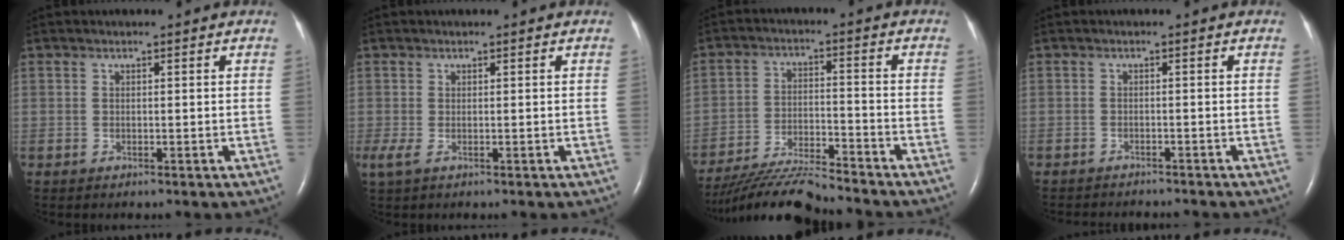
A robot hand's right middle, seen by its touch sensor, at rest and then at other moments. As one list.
[{"total": 1.7, "force": [-0.6, 0.6, 1.5], "torque": [-0.039, -0.007, -0.009]}, {"total": 11.8, "force": [-11.2, -0.2, 3.8], "torque": [-0.067, -0.011, -0.199]}, {"total": 6.6, "force": [-6.3, 1.1, 1.7], "torque": [-0.020, -0.010, -0.083]}]